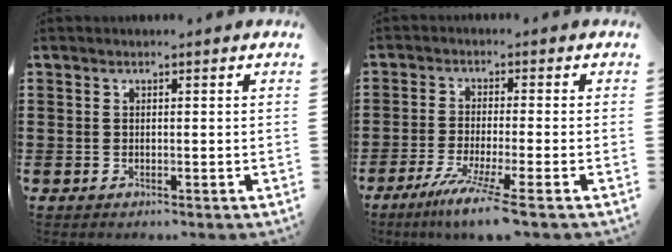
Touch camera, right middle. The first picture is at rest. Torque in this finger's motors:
{"motor_torque": [1.68, -0.46, 0.55, 0.21]}